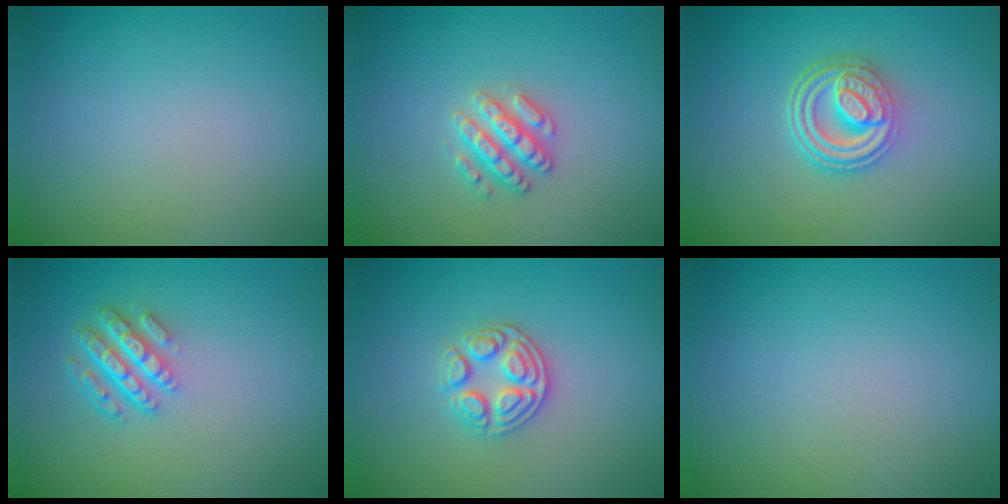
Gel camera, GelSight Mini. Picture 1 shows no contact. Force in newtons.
{"total": 2.6, "press": 2.6, "slide": 0.3}
{"total": 4.8, "press": 3.7, "slide": 3.0}
{"total": 4.5, "press": 3.4, "slide": 3.0}
{"total": 3.2, "press": 2.9, "slide": 1.4}
{"total": 0.0}